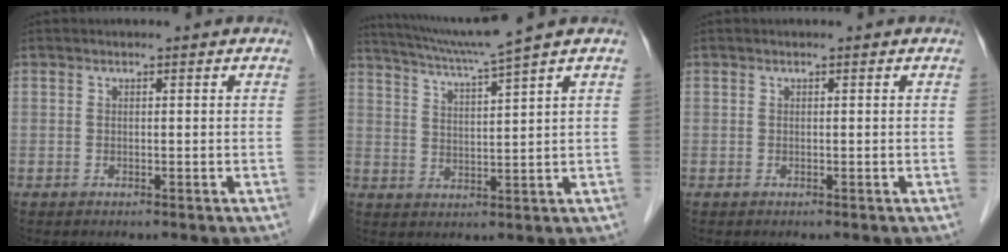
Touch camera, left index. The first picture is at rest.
{"total": 8.0, "force": [6.7, -2.8, 3.2], "torque": [-0.065, -0.010, 0.127]}
{"total": 0.0}